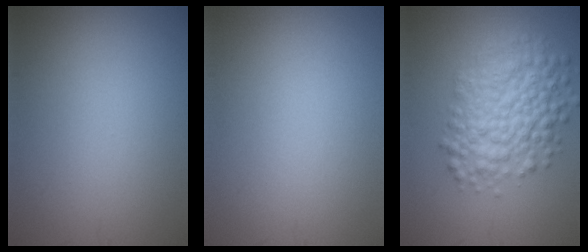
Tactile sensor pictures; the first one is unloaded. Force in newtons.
{"total": 0.0}
{"total": 7.2, "press": 7.2, "slide": 0.2}